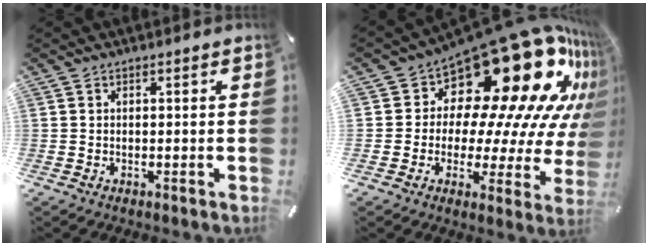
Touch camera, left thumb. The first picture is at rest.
{"total": 26.9, "force": [15.3, 13.2, 17.8], "torque": [-0.205, -0.153, 0.273]}